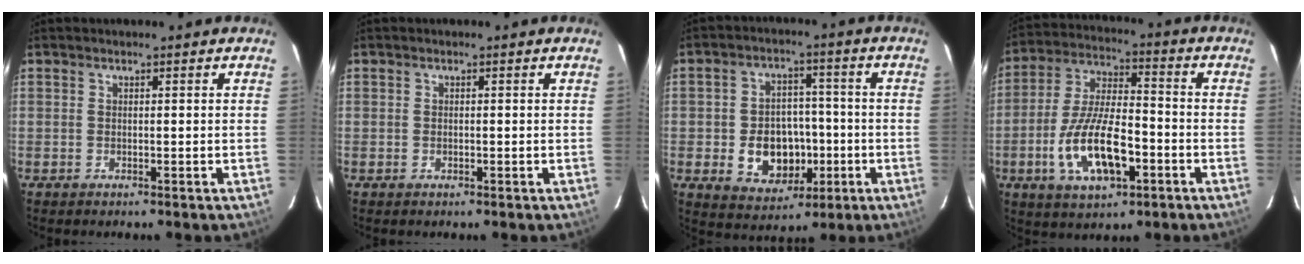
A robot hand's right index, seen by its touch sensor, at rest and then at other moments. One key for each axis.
{"total": 0.6, "fx": -0.2, "fy": 0.5, "fz": 0.3, "tx": -0.005, "ty": 0.000, "tz": -0.003}
{"total": 11.4, "fx": -2.9, "fy": 8.7, "fz": 6.7, "tx": -0.142, "ty": 0.012, "tz": -0.027}
{"total": 15.4, "fx": -5.4, "fy": 6.2, "fz": 13.1, "tx": -0.266, "ty": -0.004, "tz": -0.091}